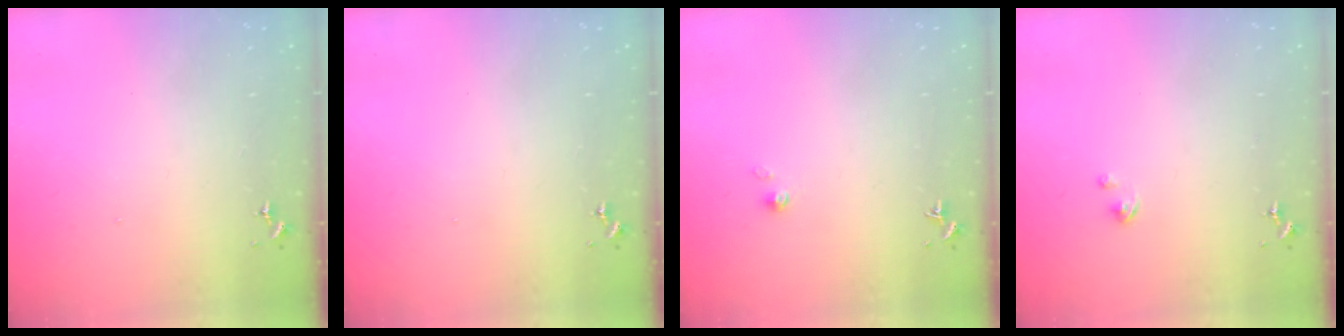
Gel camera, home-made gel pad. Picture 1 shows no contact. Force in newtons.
{"total": 0.0}
{"total": 2.2, "press": 2.2, "slide": 0.2}
{"total": 0.8, "press": 0.8, "slide": 0.2}